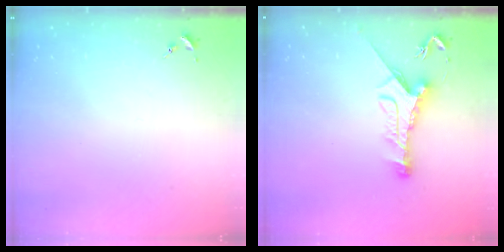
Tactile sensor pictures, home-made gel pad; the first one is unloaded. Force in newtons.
{"total": 11.3, "press": 11.3, "slide": 0.6}